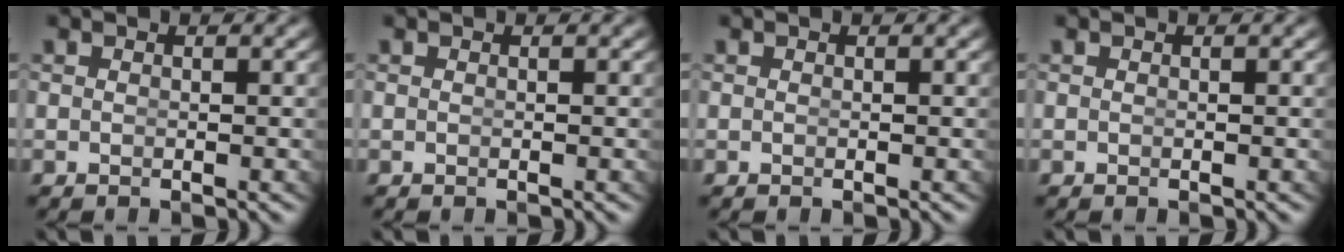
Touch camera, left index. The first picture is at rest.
{"total": 0.0}
{"total": 0.0}
{"total": 0.0}